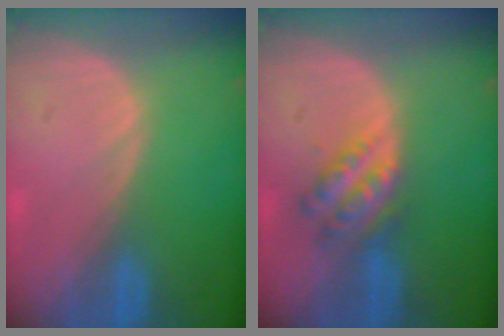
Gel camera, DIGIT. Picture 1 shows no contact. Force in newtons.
{"total": 5.7, "press": 5.0, "slide": 2.6}